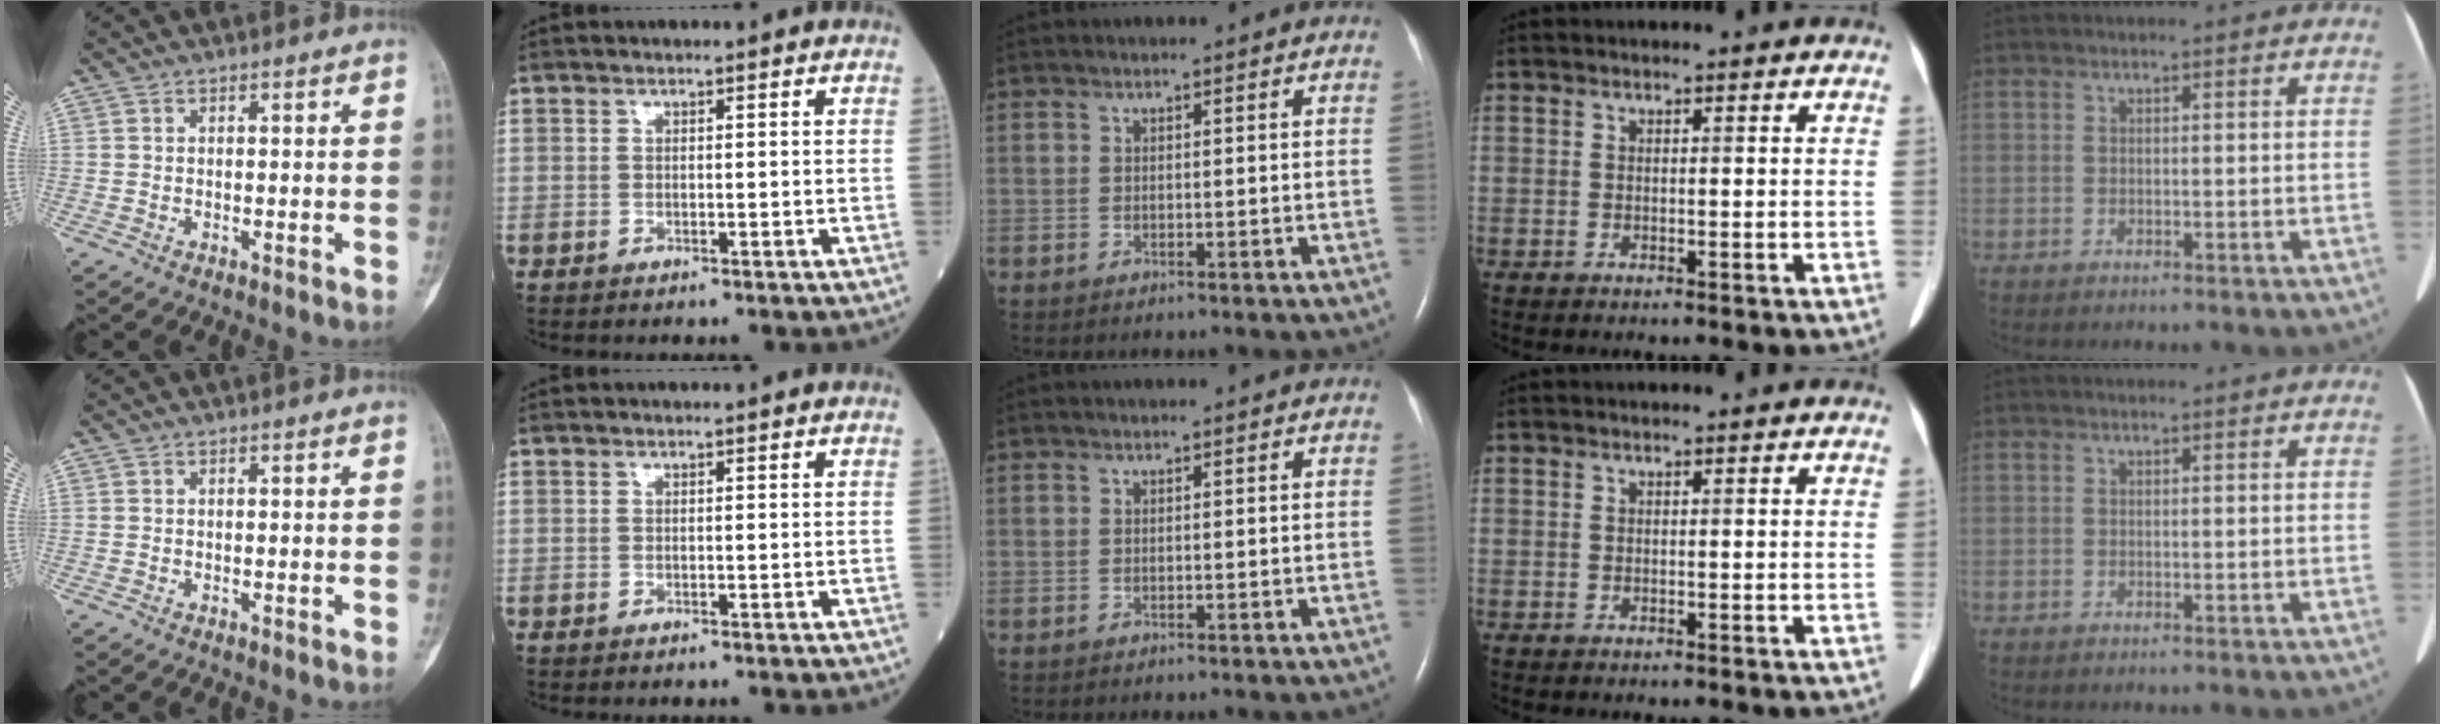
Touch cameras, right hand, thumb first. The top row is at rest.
{}